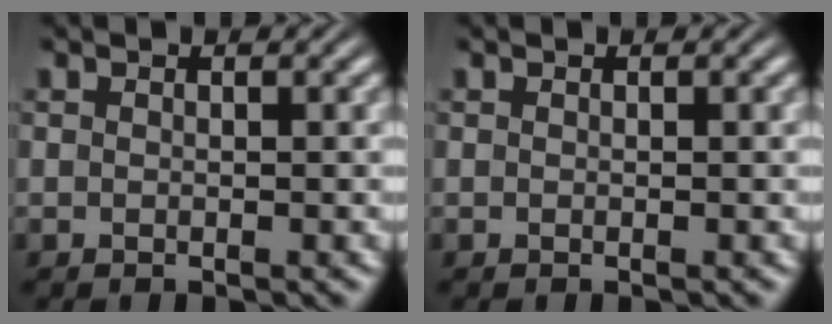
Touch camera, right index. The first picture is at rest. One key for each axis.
{"total": 0.0}